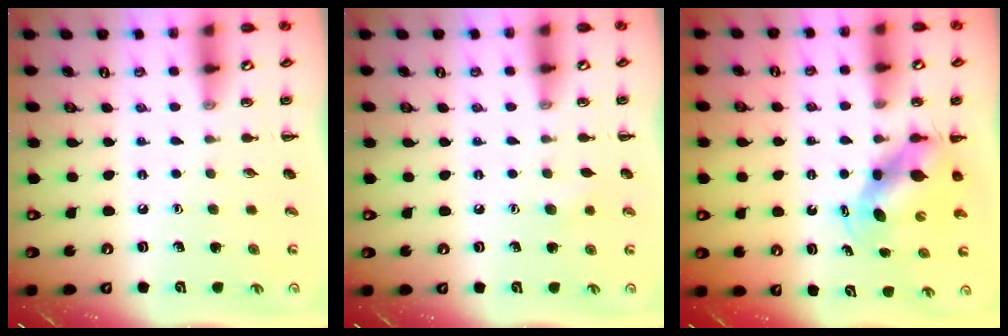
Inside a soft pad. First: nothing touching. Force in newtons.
{"total": 5.1, "press": 4.9, "slide": 1.3}
{"total": 5.3, "press": 5.2, "slide": 1.0}